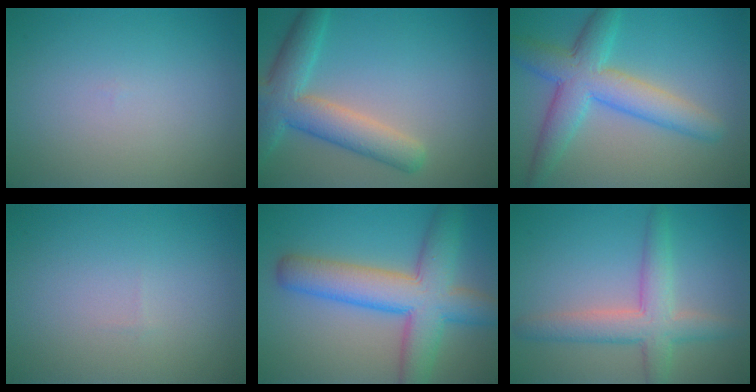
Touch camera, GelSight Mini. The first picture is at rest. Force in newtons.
{"total": 6.0, "press": 6.0, "slide": 0.4}
{"total": 6.3, "press": 6.3, "slide": 0.1}
{"total": 0.0}
{"total": 8.6, "press": 8.6, "slide": 0.3}
{"total": 4.5, "press": 4.5, "slide": 0.1}